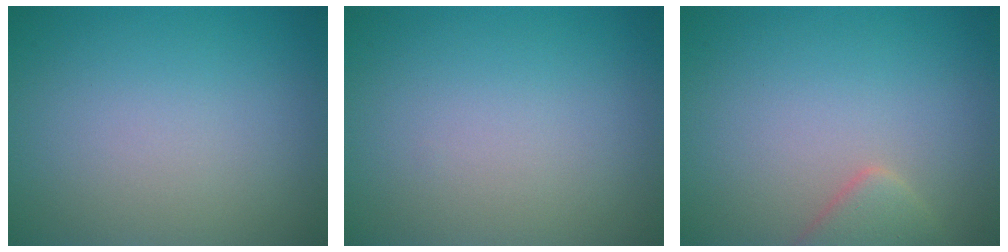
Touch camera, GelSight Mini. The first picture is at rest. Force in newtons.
{"total": 0.0}
{"total": 2.3, "press": 2.3, "slide": 0.2}